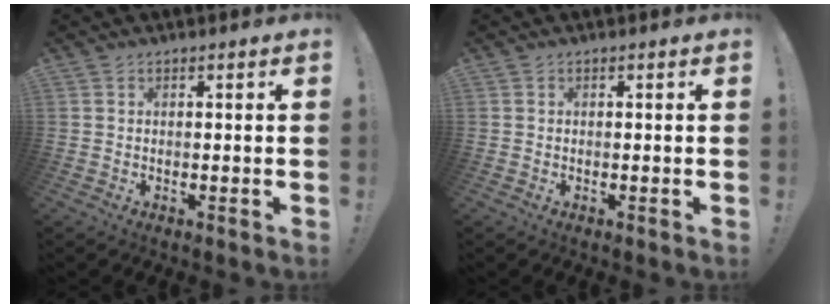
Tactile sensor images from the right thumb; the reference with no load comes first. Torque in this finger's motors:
{"motor_torque": [-0.14, -0.26, -0.07, 0.43, -0.01]}